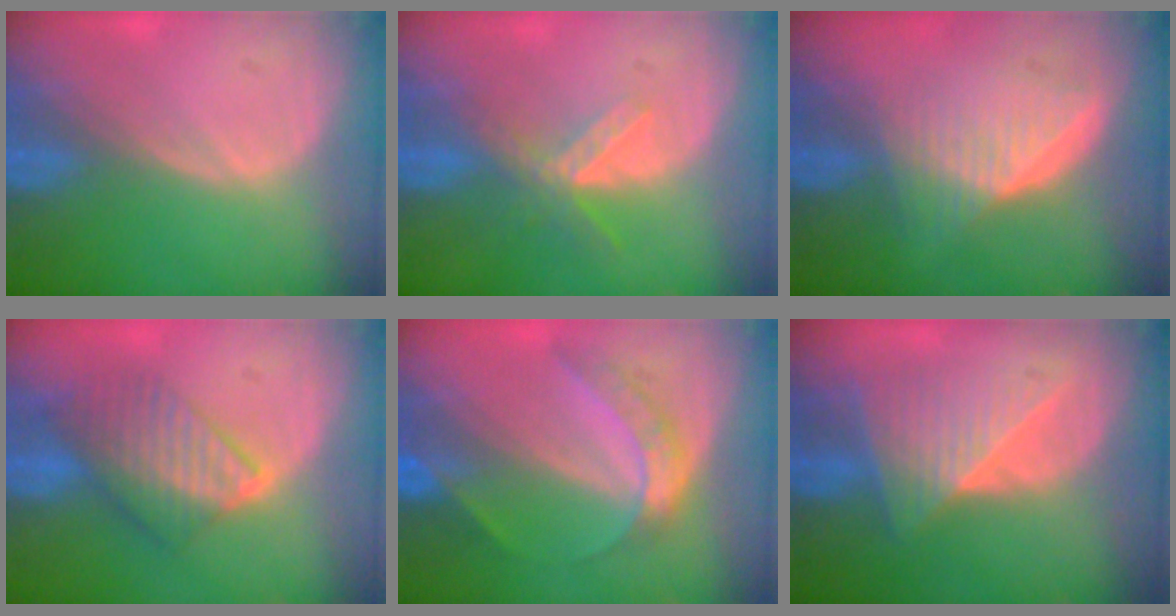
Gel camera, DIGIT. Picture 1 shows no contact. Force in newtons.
{"total": 5.6, "press": 4.9, "slide": 2.7}
{"total": 6.8, "press": 6.1, "slide": 3.1}
{"total": 6.6, "press": 6.6, "slide": 0.9}
{"total": 6.1, "press": 5.2, "slide": 3.1}
{"total": 7.0, "press": 7.0, "slide": 0.2}